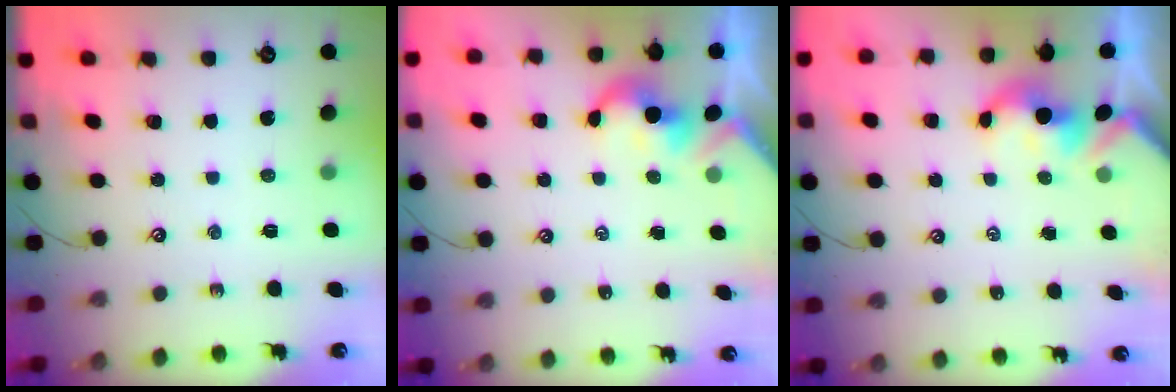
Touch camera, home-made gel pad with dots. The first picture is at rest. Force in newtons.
{"total": 2.2, "press": 2.2, "slide": 0.4}
{"total": 1.7, "press": 1.7, "slide": 0.2}